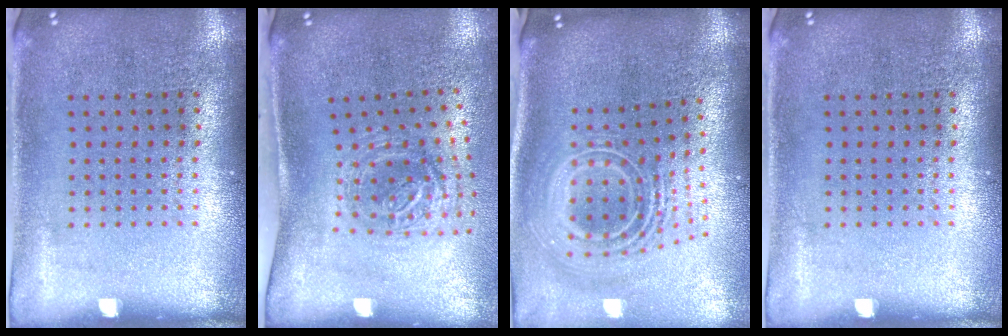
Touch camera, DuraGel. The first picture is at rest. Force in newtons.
{"total": 1.3, "press": 1.1, "slide": 0.7}
{"total": 2.8, "press": 1.9, "slide": 2.0}
{"total": 0.0}